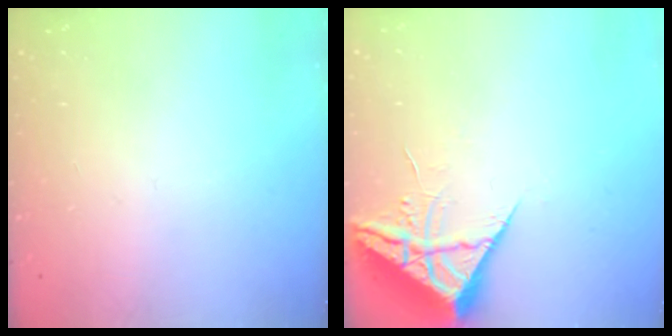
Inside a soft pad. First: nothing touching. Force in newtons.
{"total": 6.7, "press": 6.7, "slide": 0.5}